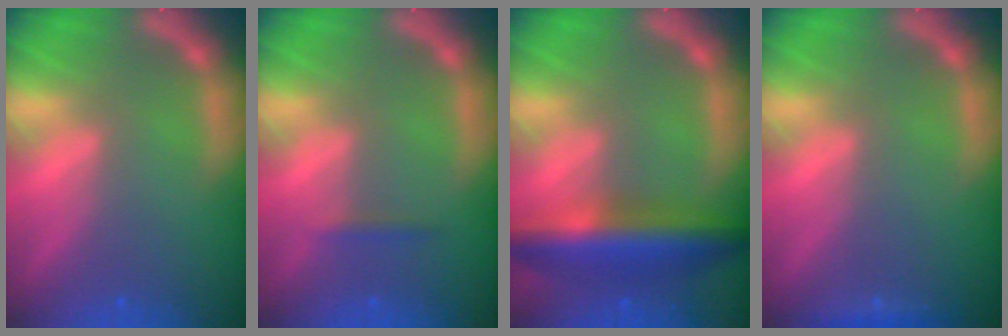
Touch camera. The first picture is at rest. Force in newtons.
{"total": 0.9}
{"total": 7.5}
{"total": 0.9}